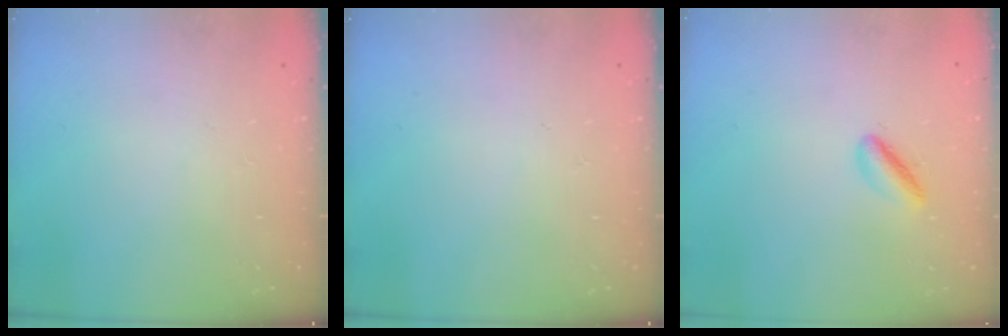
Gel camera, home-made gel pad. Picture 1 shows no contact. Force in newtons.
{"total": 0.0}
{"total": 3.7, "press": 3.7, "slide": 0.5}